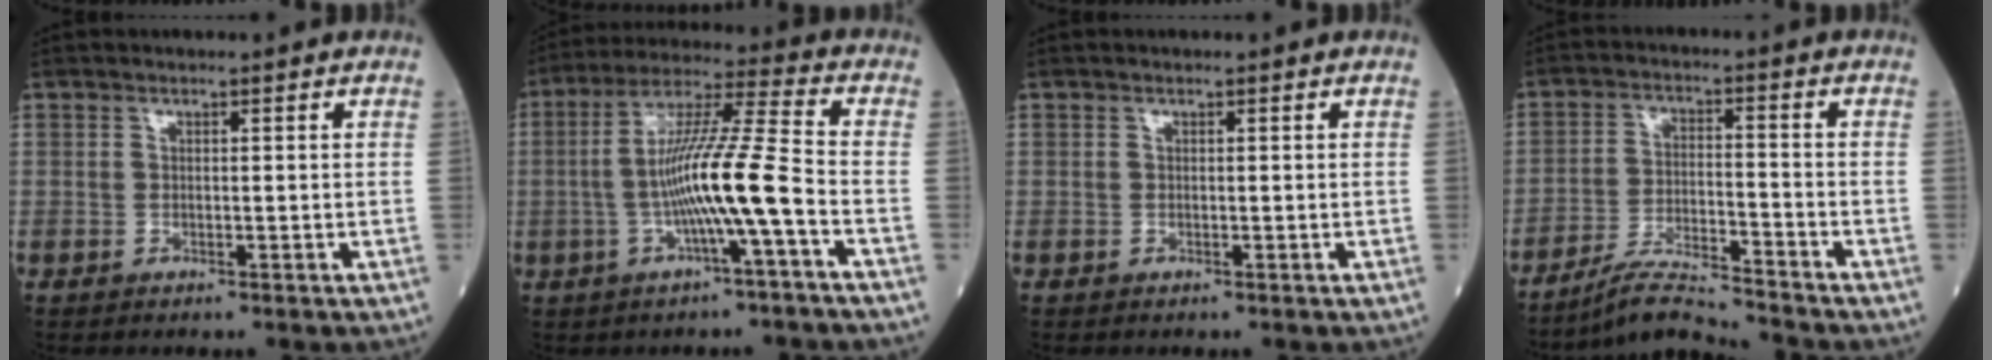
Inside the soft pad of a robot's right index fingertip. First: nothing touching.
{"total": 11.8, "force": [-2.8, -0.6, 11.4], "torque": [-0.216, 0.013, -0.053]}
{"total": 0.0}
{"total": 7.3, "force": [-7.0, -0.8, 1.8], "torque": [-0.036, -0.011, -0.127]}